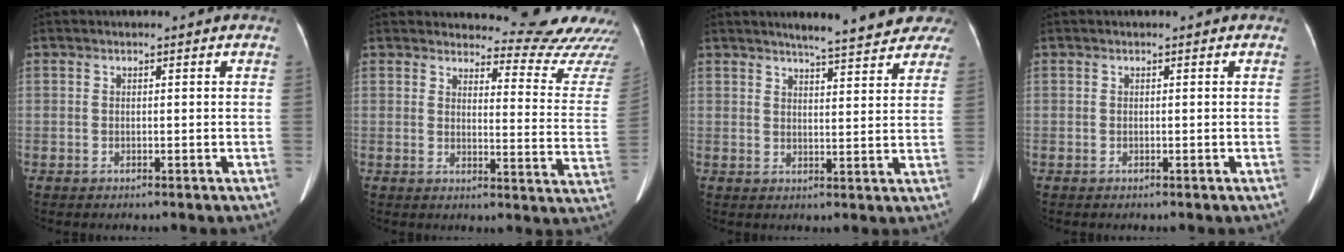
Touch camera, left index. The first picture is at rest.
{"total": 14.5, "force": [14.4, 1.0, 1.6], "torque": [0.007, -0.115, 0.139]}
{"total": 10.7, "force": [9.3, 1.6, 5.0], "torque": [-0.053, 0.006, 0.098]}
{"total": 0.0}